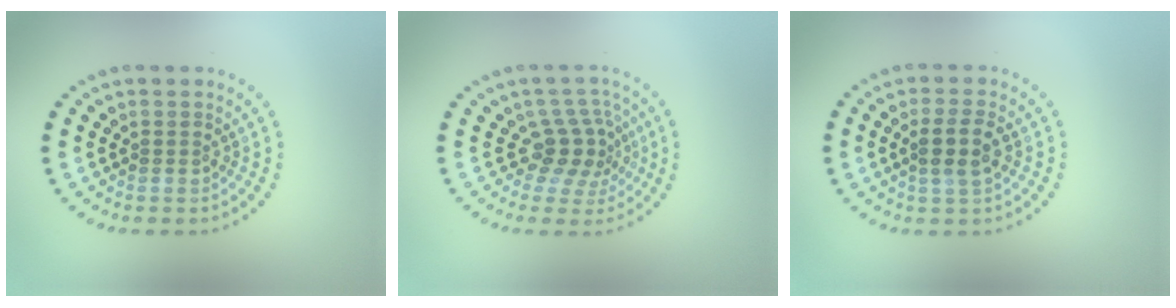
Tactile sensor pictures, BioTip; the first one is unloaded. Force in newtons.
{"total": 3.2, "press": 2.2, "slide": 2.4}
{"total": 2.4, "press": 2.3, "slide": 0.8}